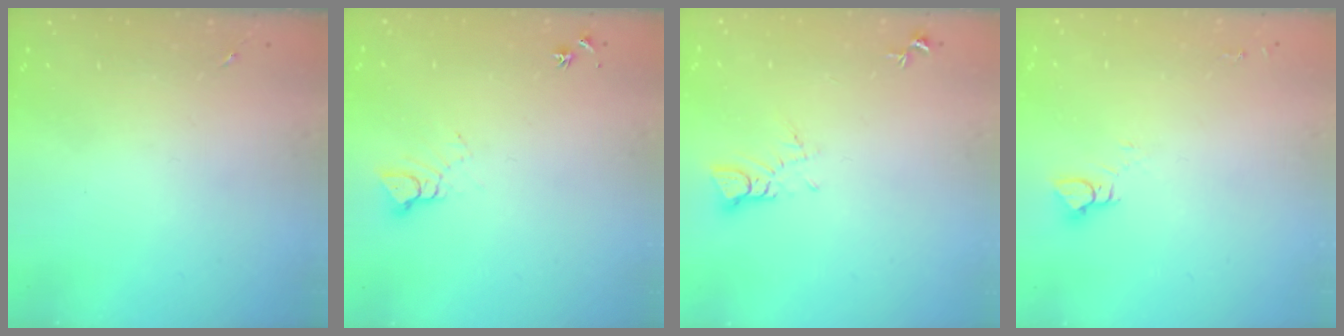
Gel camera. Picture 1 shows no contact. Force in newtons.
{"total": 5.1, "press": 5.1, "slide": 0.4}
{"total": 4.0, "press": 3.9, "slide": 0.3}
{"total": 4.3, "press": 4.3, "slide": 0.4}